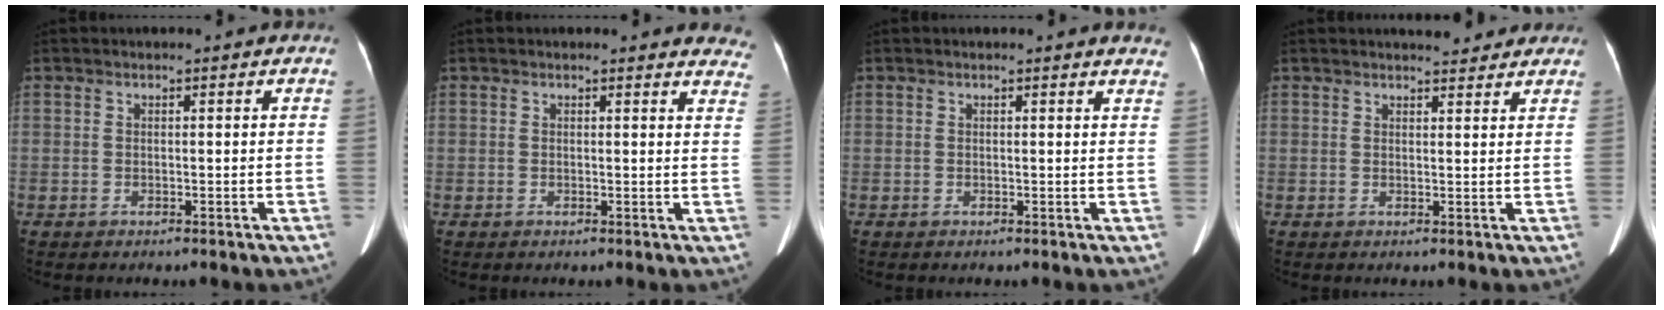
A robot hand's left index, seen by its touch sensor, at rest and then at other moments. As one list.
[{"total": 7.2, "force": [6.9, 1.7, 0.7], "torque": [0.031, -0.024, 0.033]}, {"total": 3.6, "force": [3.6, 0.4, 0.7], "torque": [-0.006, -0.013, 0.014]}, {"total": 4.8, "force": [4.4, 1.2, 1.4], "torque": [-0.016, 0.007, 0.049]}]